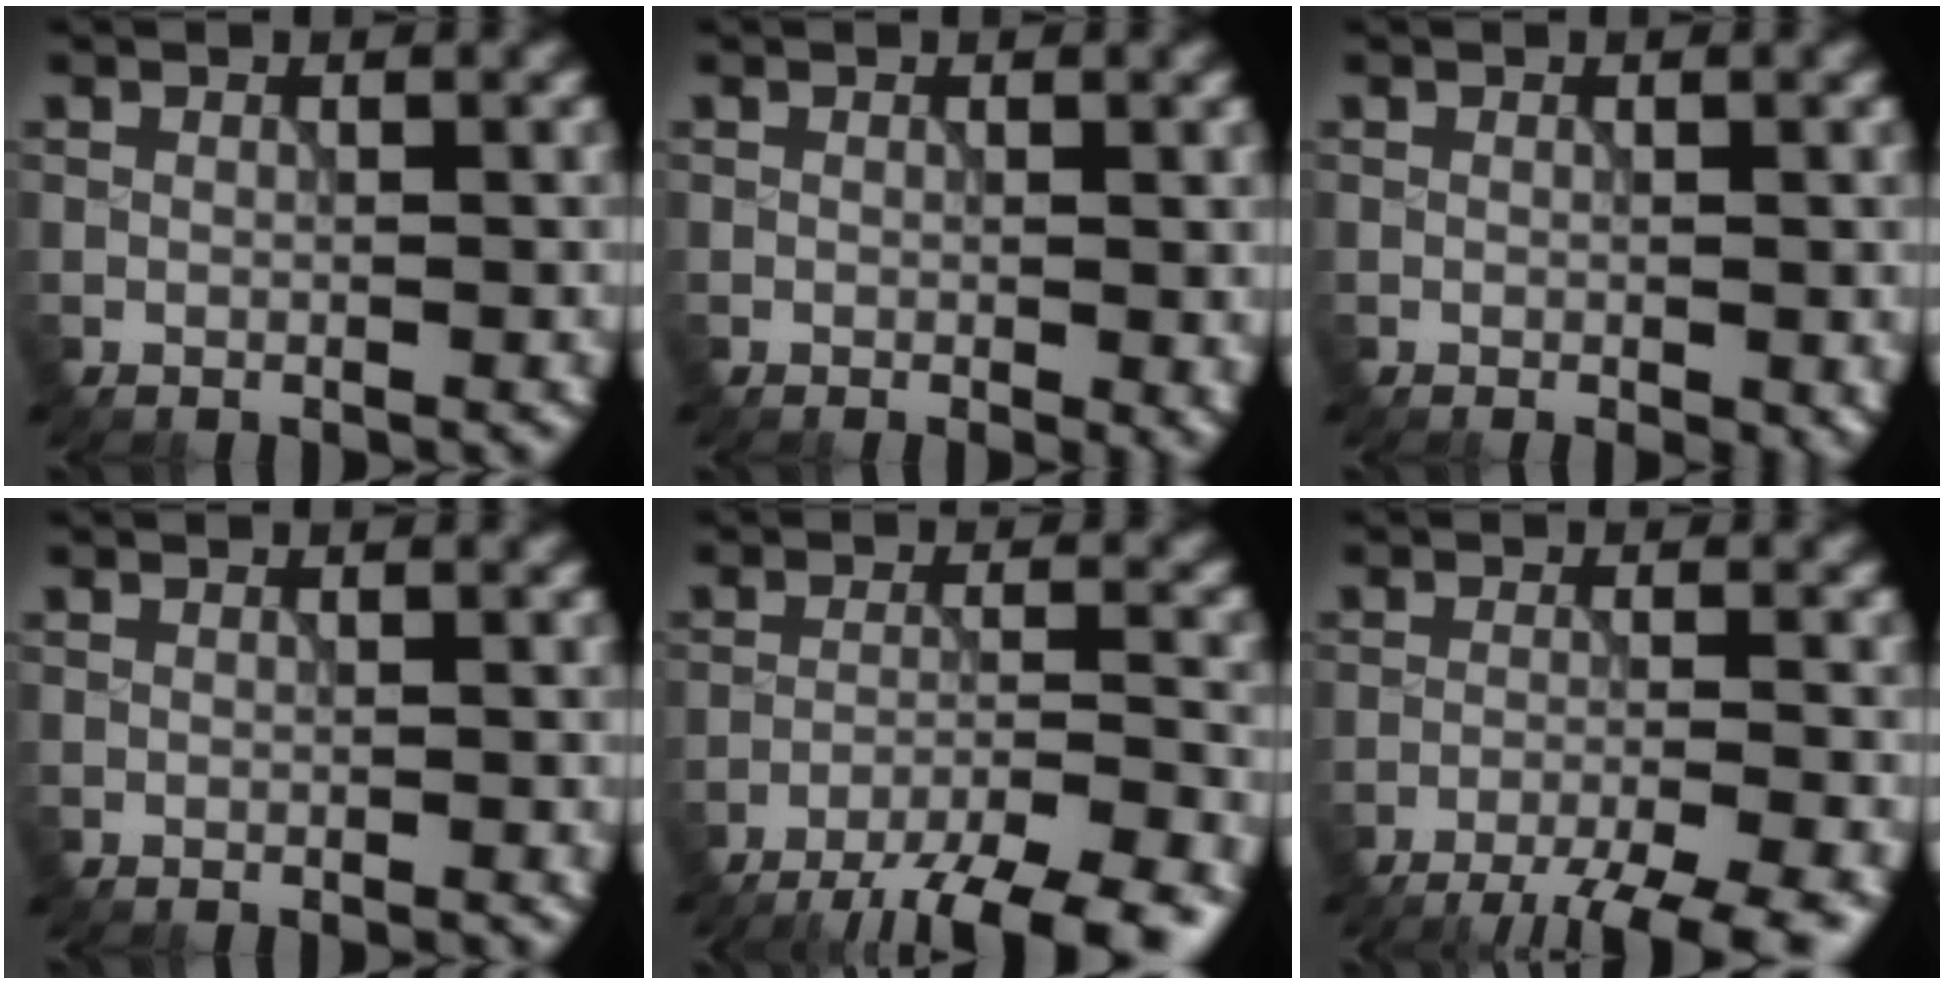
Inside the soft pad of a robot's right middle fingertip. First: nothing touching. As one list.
[{"total": 1.0, "force": [-0.1, 0.3, 0.9], "torque": [-0.013, -0.006, -0.001]}, {"total": 1.1, "force": [-0.4, 0.4, 1.0], "torque": [-0.013, -0.005, -0.002]}, {"total": 0.0}, {"total": 10.9, "force": [-9.3, 2.2, 5.3], "torque": [-0.078, -0.013, -0.125]}, {"total": 7.9, "force": [-6.7, 1.3, 4.0], "torque": [-0.056, -0.014, -0.095]}]